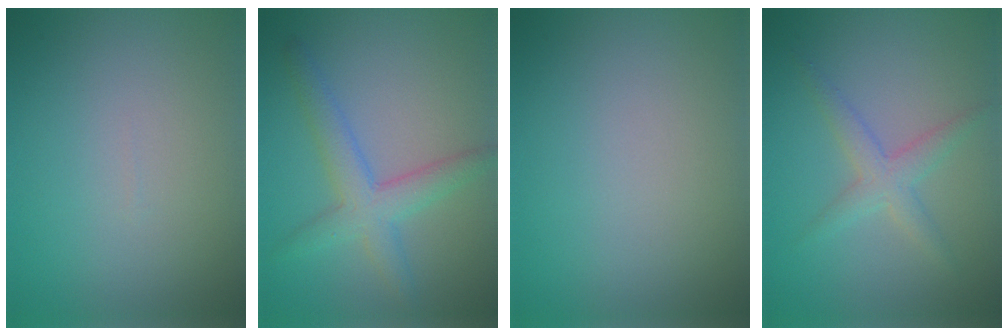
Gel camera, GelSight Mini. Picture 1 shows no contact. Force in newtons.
{"total": 4.0, "press": 4.0, "slide": 0.1}
{"total": 0.0}
{"total": 2.5, "press": 2.5, "slide": 0.1}